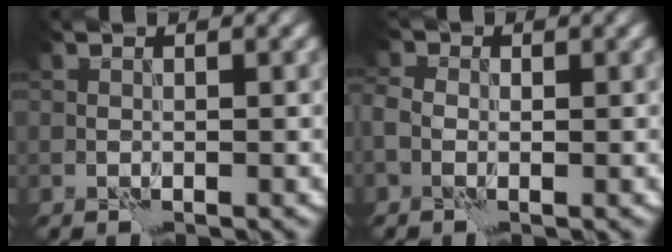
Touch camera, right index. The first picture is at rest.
{"total": 2.3, "force": [-0.2, 1.9, 1.3], "torque": [-0.021, 0.009, -0.013]}